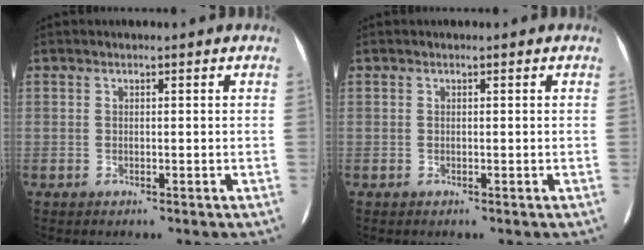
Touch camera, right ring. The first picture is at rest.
{"total": 0.0}